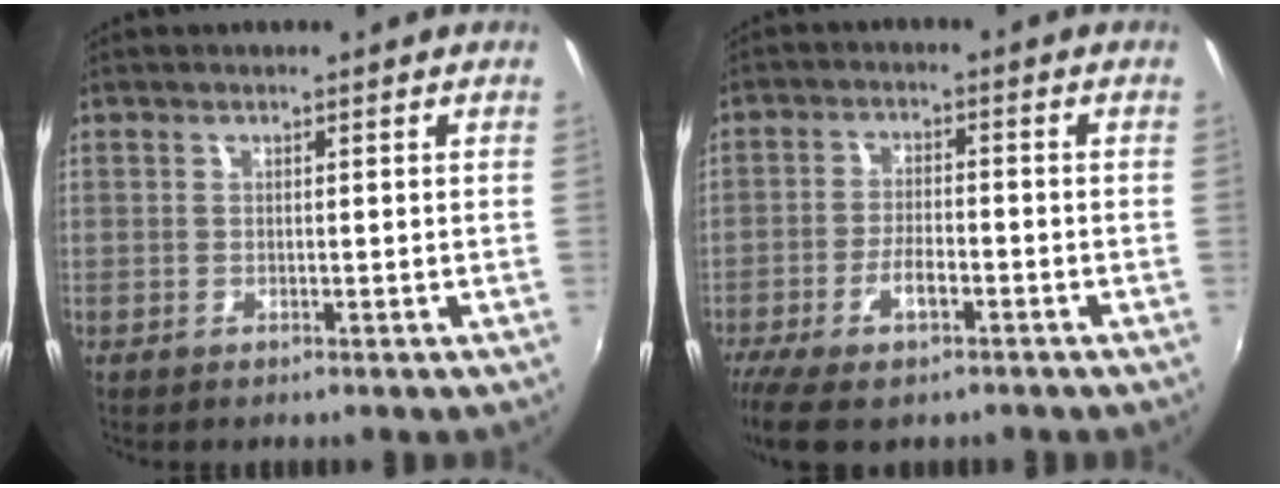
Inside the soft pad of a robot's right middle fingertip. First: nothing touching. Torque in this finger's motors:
{"motor_torque": [1.11, -1.03, 0.34, 0.06]}